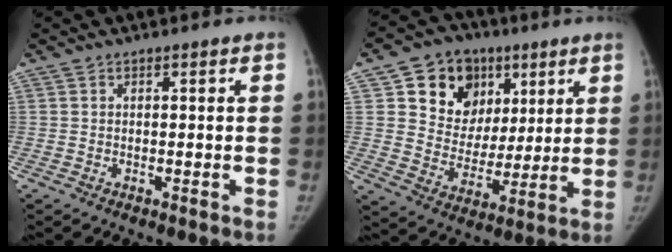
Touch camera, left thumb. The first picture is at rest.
{"total": 16.4, "force": [6.9, 13.4, 6.6], "torque": [-0.059, -0.012, 0.120]}